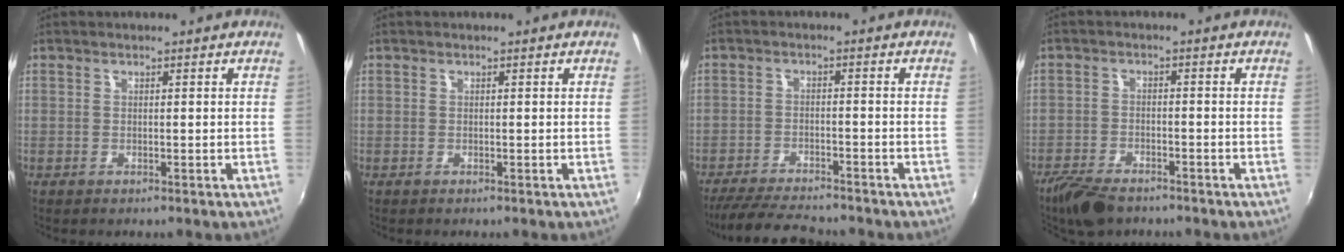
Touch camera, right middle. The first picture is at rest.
{"total": 0.0}
{"total": 10.9, "force": [-9.9, 1.8, 4.3], "torque": [-0.109, -0.014, -0.162]}
{"total": 7.7, "force": [-6.2, 2.9, 3.4], "torque": [-0.095, -0.015, -0.113]}